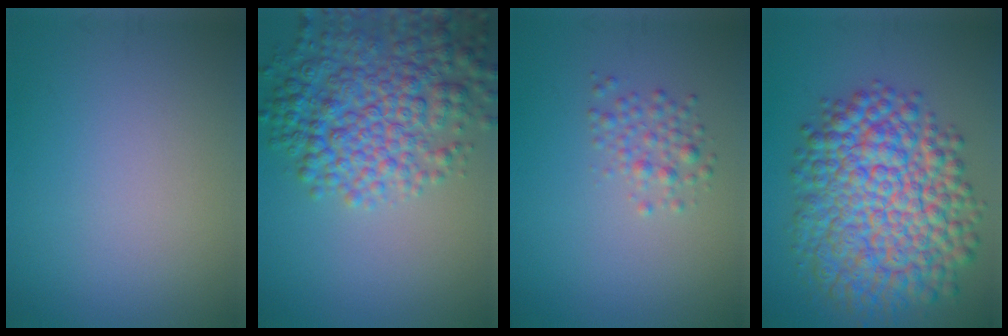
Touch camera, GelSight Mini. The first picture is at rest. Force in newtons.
{"total": 8.1, "press": 8.1, "slide": 0.3}
{"total": 1.9, "press": 1.9, "slide": 0.1}
{"total": 12.5, "press": 12.4, "slide": 0.3}